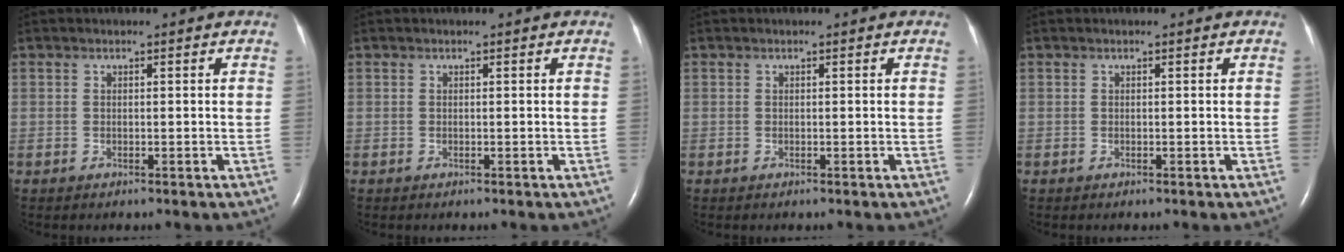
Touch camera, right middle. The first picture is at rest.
{"total": 0.0}
{"total": 0.0}
{"total": 0.0}